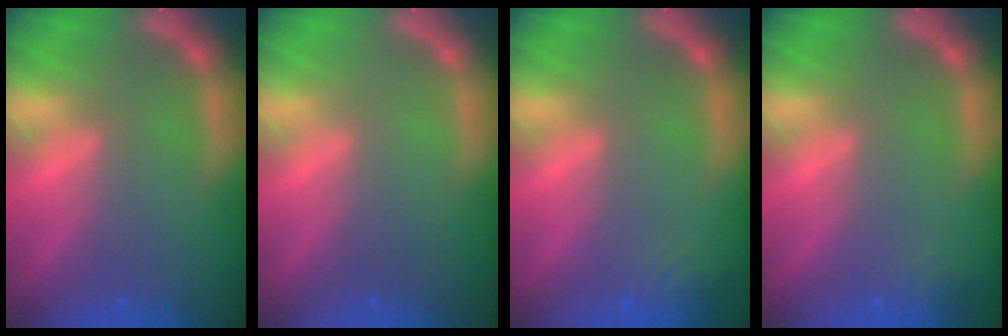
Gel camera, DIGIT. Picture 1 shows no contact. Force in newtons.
{"total": 0.0}
{"total": 2.4}
{"total": 1.4}